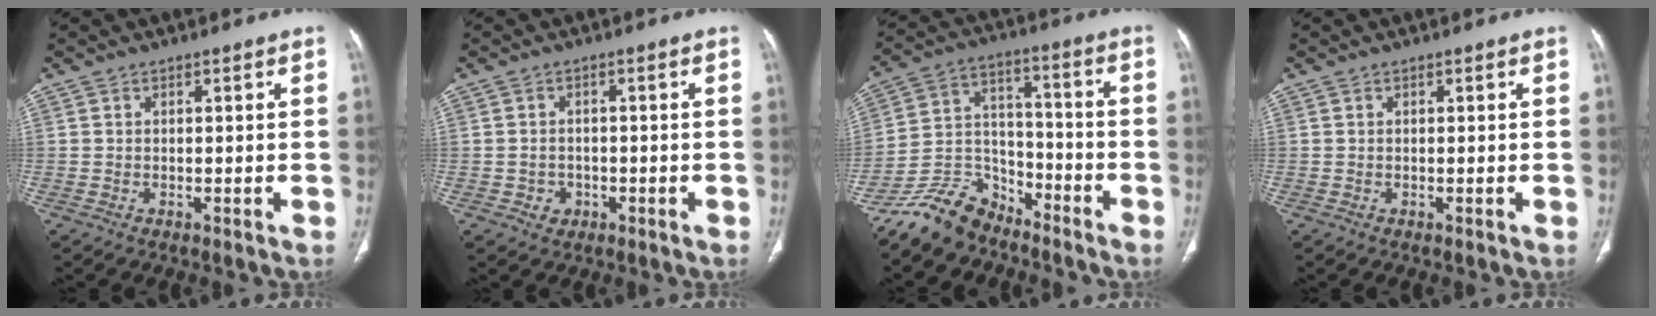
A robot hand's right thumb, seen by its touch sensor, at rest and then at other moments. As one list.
[{"total": 2.5, "force": [-0.8, 2.2, 0.7], "torque": [0.001, 0.008, -0.008]}, {"total": 11.0, "force": [-9.3, 5.5, 1.9], "torque": [-0.016, 0.086, -0.180]}, {"total": 0.0}]